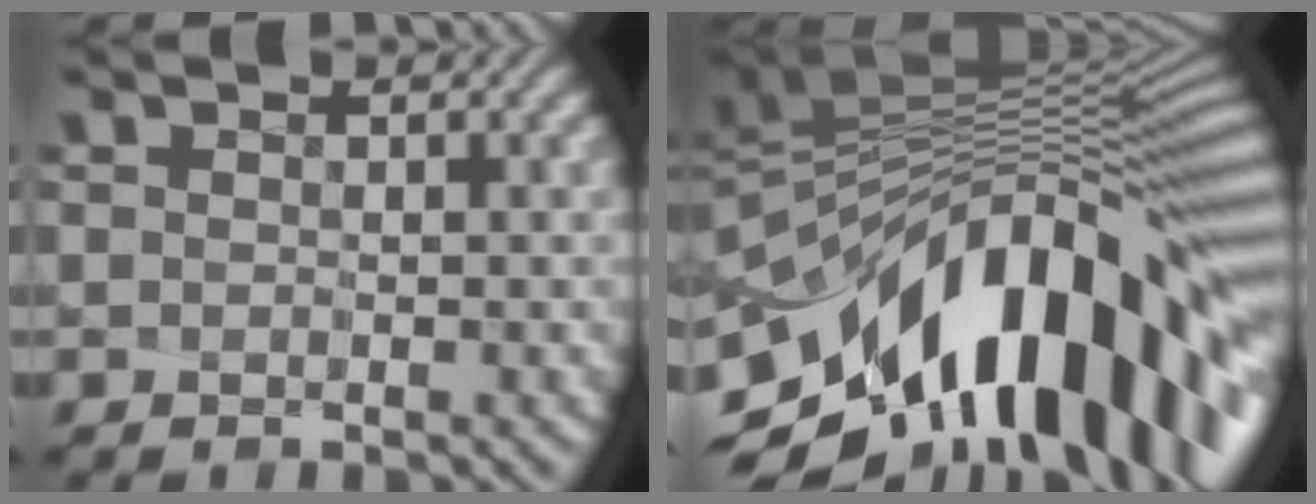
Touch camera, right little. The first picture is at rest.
{"total": 14.2, "force": [-7.7, 5.6, 10.5], "torque": [-0.165, -0.002, -0.130]}